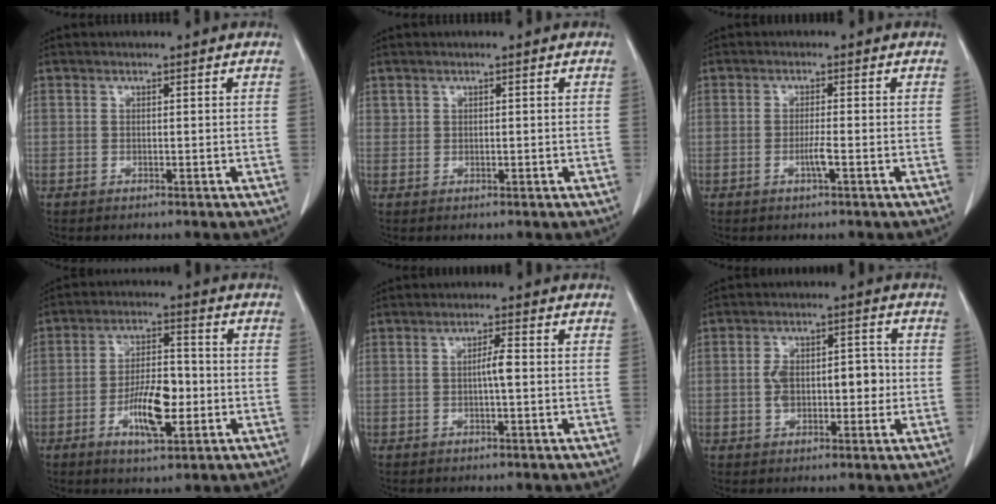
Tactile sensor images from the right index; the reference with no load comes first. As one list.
[{"total": 0.5, "force": [0.3, 0.4, 0.0], "torque": [0.008, 0.002, 0.006]}, {"total": 2.1, "force": [-0.8, -0.2, 1.9], "torque": [-0.040, -0.003, -0.016]}, {"total": 9.3, "force": [-2.8, 3.1, 8.3], "torque": [-0.156, 0.002, -0.046]}, {"total": 3.1, "force": [-0.2, 0.2, 3.1], "torque": [-0.056, 0.002, -0.004]}, {"total": 7.7, "force": [-0.5, 4.1, 6.5], "torque": [-0.113, 0.027, -0.004]}]